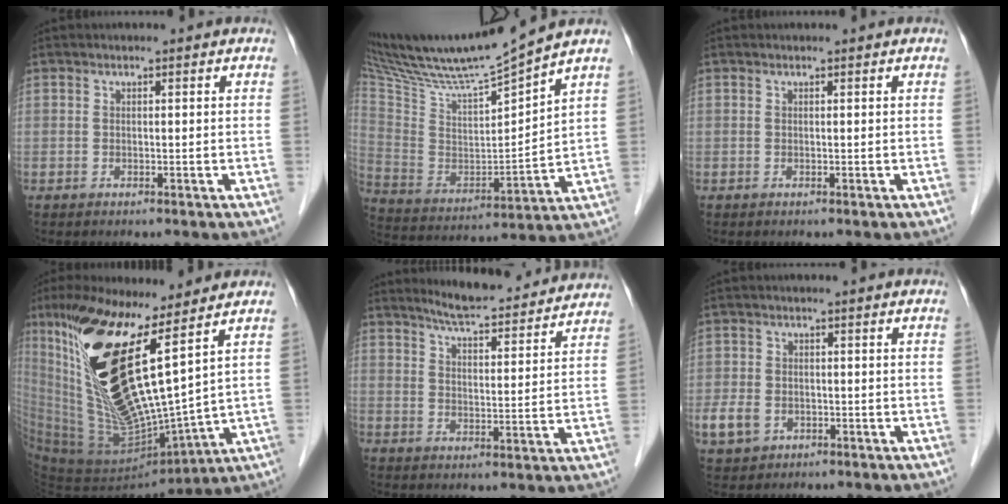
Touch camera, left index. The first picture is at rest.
{"total": 18.8, "force": [16.4, -0.7, 9.2], "torque": [-0.169, -0.016, 0.292]}
{"total": 0.0}
{"total": 19.8, "force": [8.2, 3.3, 17.7], "torque": [-0.351, -0.020, 0.155]}
{"total": 14.3, "force": [13.5, 1.6, 4.5], "torque": [-0.064, -0.004, 0.176]}
{"total": 7.0, "force": [-2.9, 5.7, 2.9], "torque": [-0.087, 0.001, -0.039]}